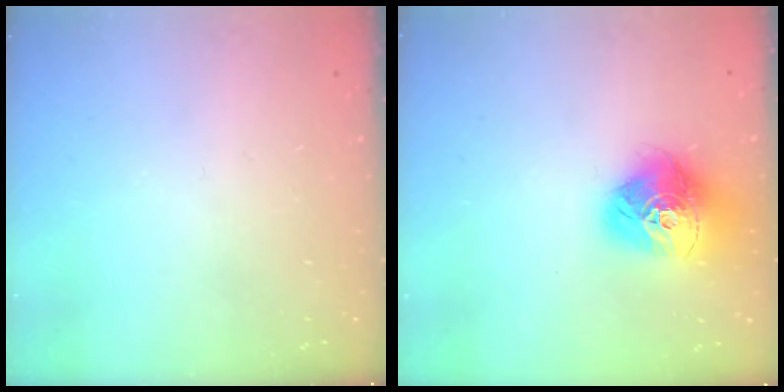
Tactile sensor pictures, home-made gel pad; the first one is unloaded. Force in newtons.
{"total": 17.6, "press": 17.6, "slide": 1.6}